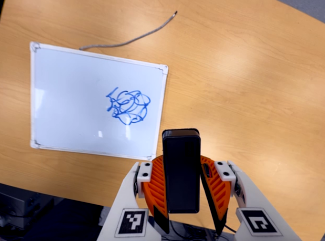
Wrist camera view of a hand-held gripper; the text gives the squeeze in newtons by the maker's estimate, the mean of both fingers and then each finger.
{"total": 6.4, "left": 6.2, "right": 6.6}